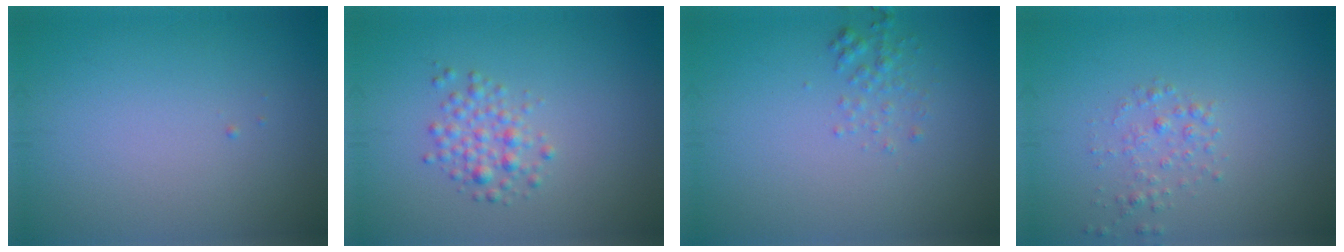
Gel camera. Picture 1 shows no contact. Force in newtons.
{"total": 2.1, "press": 2.1, "slide": 0.1}
{"total": 1.3, "press": 1.3, "slide": 0.1}
{"total": 1.4, "press": 1.4, "slide": 0.0}